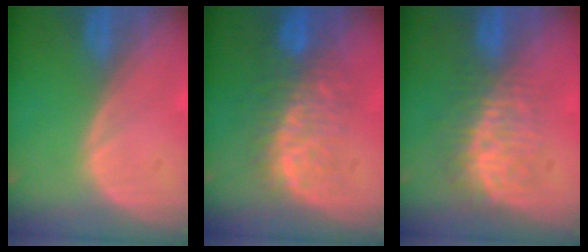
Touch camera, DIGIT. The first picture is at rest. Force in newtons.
{"total": 9.5, "press": 8.5, "slide": 4.2}
{"total": 8.6, "press": 7.4, "slide": 4.4}